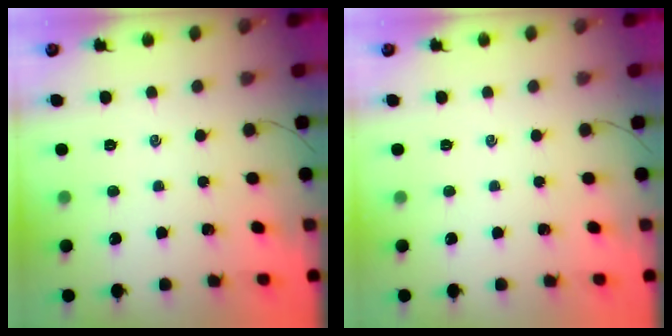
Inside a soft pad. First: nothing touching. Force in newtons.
{"total": 0.0}